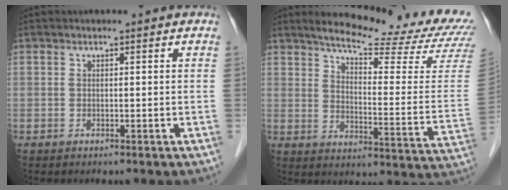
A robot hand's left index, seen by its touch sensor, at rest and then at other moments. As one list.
[{"total": 20.6, "force": [18.7, 0.7, 8.5], "torque": [-0.123, -0.083, 0.230]}]